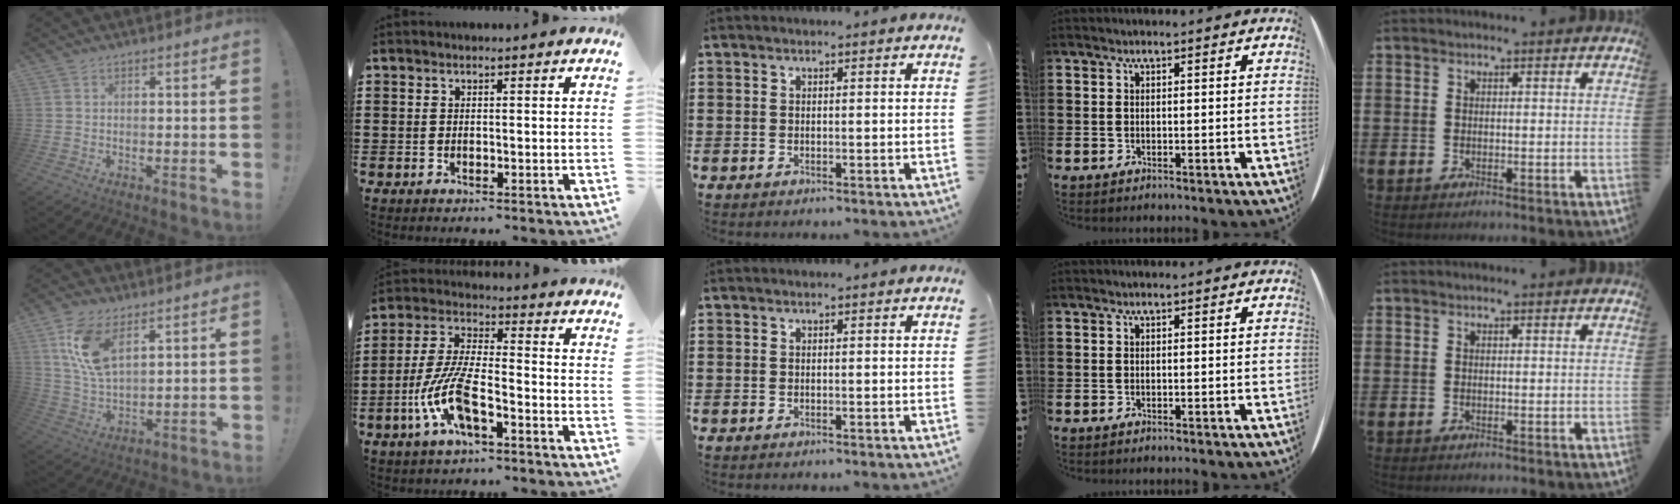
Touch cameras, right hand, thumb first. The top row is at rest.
{"thumb": {"total": 12.1, "force": [6.4, 6.0, 8.4], "torque": [-0.181, -0.020, 0.116]}, "index": {"total": 9.5, "force": [-4.2, 3.0, 8.0], "torque": [-0.194, -0.011, -0.084]}}